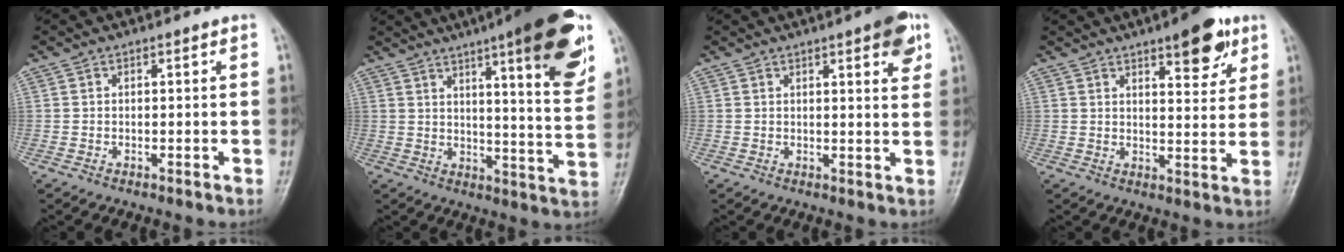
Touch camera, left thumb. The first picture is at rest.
{"total": 20.2, "force": [11.0, 3.6, 16.6], "torque": [-0.206, -0.044, 0.151]}
{"total": 6.6, "force": [3.5, 1.6, 5.4], "torque": [-0.060, -0.012, 0.039]}
{"total": 9.5, "force": [5.7, 3.4, 6.8], "torque": [-0.069, -0.028, 0.077]}